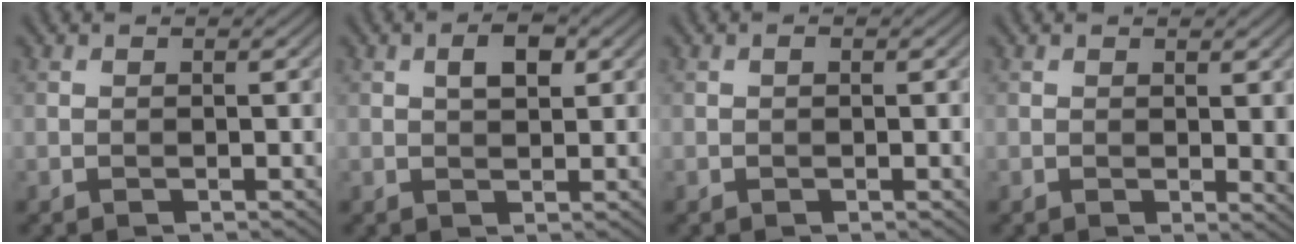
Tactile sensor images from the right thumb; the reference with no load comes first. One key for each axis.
{"total": 2.9, "fx": 1.0, "fy": 1.5, "fz": 2.3, "tx": -0.038, "ty": 0.004, "tz": 0.015}
{"total": 0.5, "fx": 0.0, "fy": 0.2, "fz": 0.5, "tx": -0.008, "ty": 0.000, "tz": 0.000}
{"total": 2.2, "fx": 0.6, "fy": 0.7, "fz": 2.0, "tx": -0.027, "ty": -0.007, "tz": 0.013}